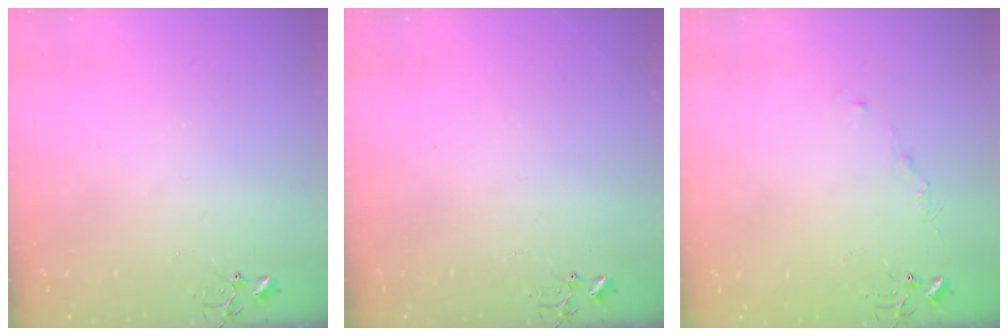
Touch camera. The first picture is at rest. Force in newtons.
{"total": 0.0}
{"total": 4.0, "press": 3.9, "slide": 0.5}